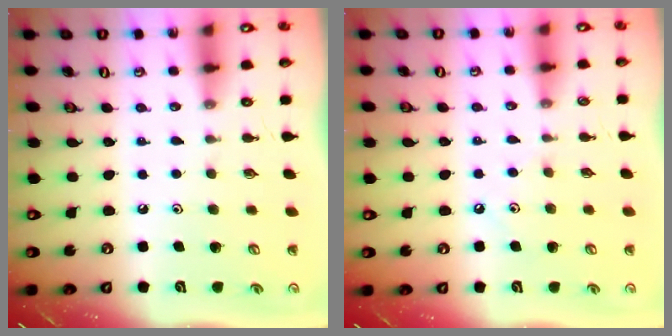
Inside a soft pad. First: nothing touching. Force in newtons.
{"total": 3.9, "press": 3.9, "slide": 0.5}